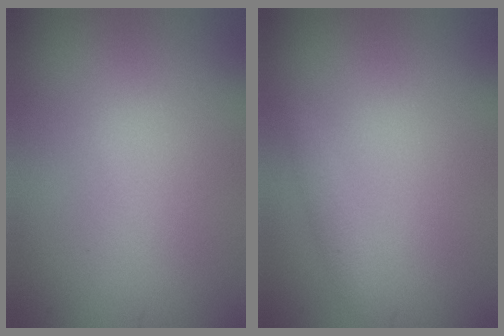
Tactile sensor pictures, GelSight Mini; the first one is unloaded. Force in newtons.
{"total": 1.0, "press": 1.0, "slide": 0.1}